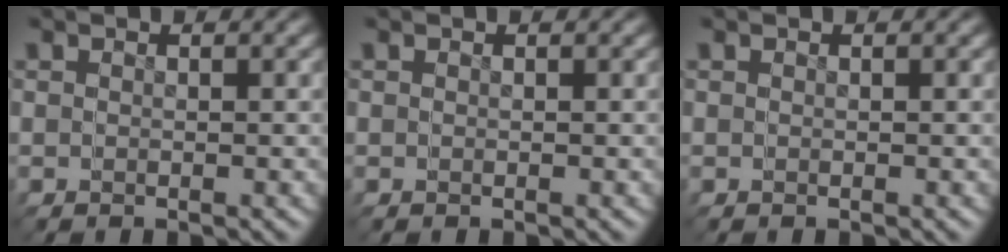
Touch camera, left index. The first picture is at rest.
{"total": 0.0}
{"total": 0.0}